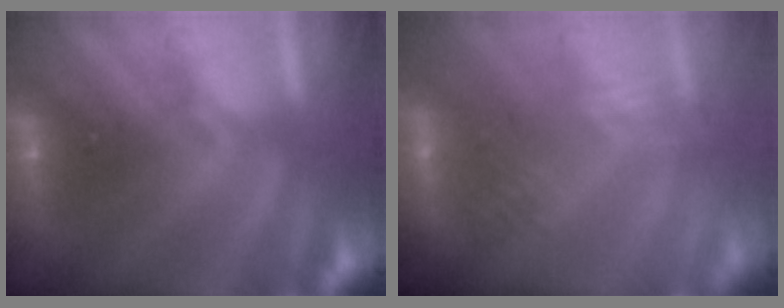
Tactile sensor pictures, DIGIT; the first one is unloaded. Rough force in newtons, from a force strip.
{"total": 2.9}